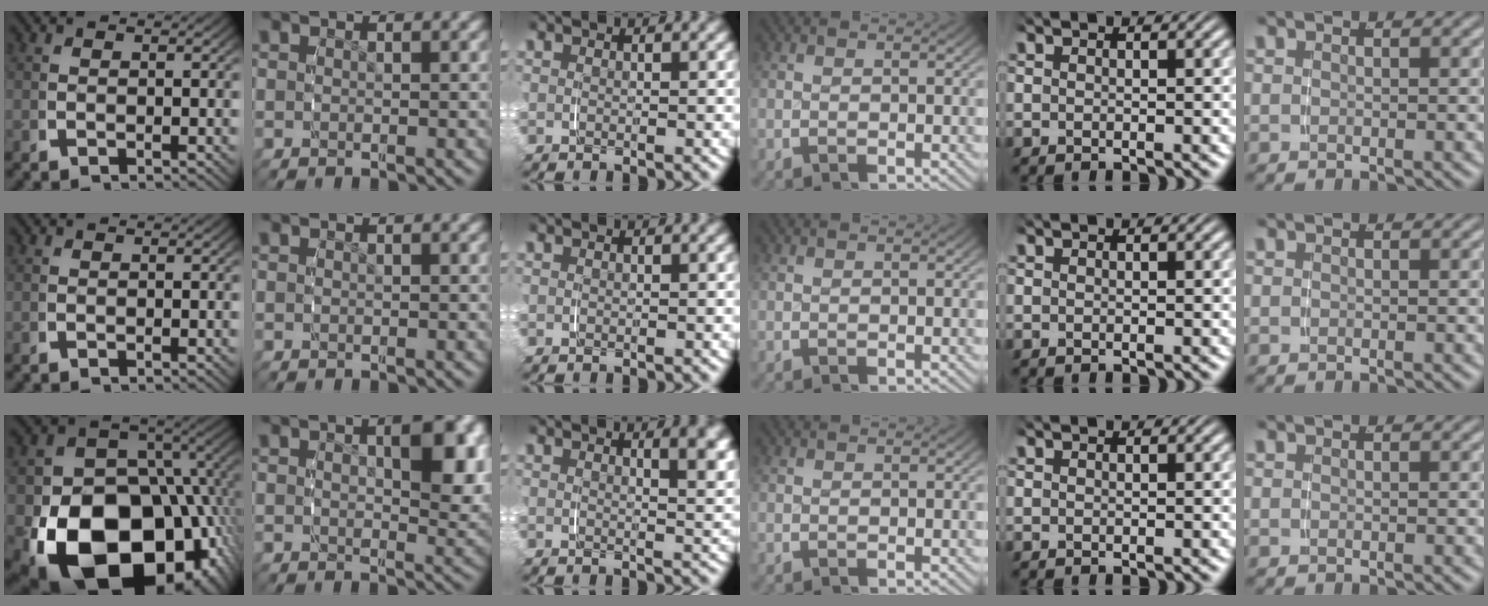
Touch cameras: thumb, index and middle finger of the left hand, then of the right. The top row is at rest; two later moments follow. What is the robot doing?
{"motion": "grasp_and_lifting", "object": "glasses case"}